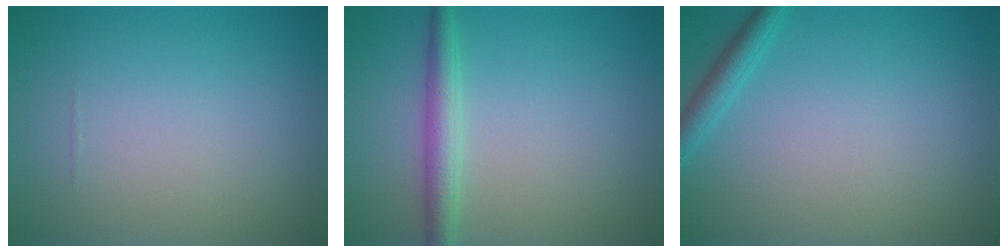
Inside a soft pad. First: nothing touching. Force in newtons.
{"total": 2.7, "press": 2.7, "slide": 0.0}
{"total": 1.8, "press": 1.8, "slide": 0.1}